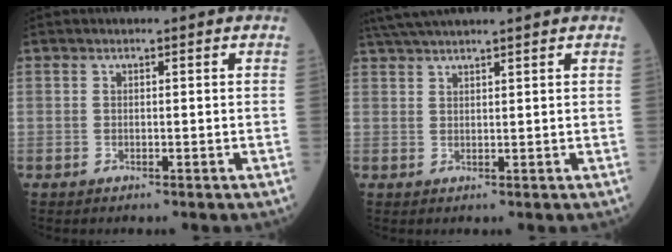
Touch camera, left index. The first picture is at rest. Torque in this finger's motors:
{"motor_torque": [0.92, -1.22, 0.23, 0.14]}